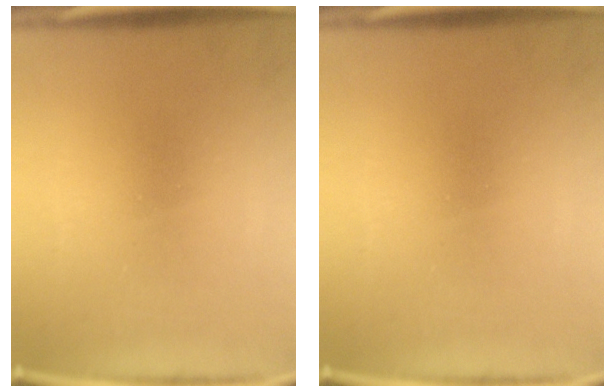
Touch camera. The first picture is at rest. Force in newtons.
{"total": 0.0}